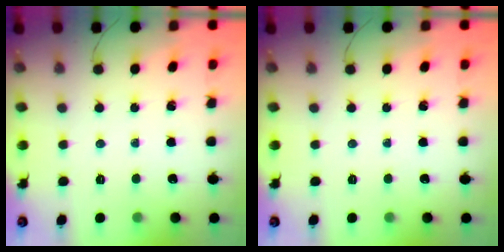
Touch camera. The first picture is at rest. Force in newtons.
{"total": 0.0}